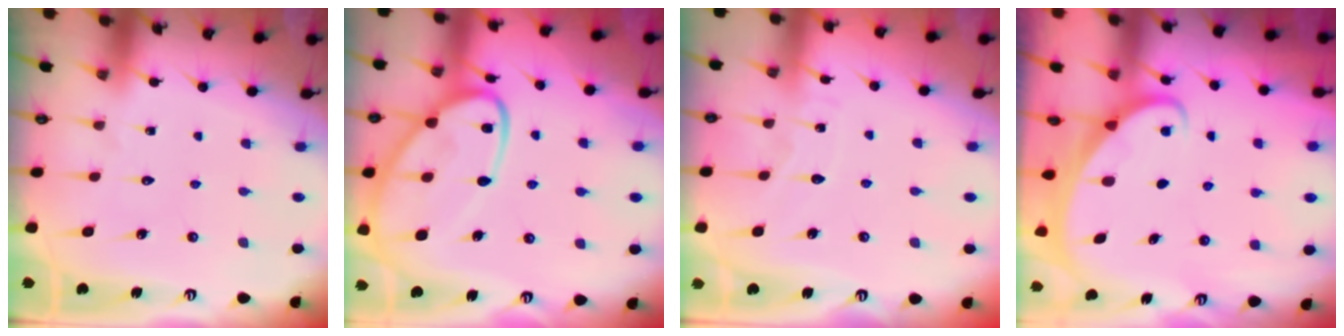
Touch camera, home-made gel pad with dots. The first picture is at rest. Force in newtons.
{"total": 17.9, "press": 17.8, "slide": 1.6}
{"total": 4.6, "press": 4.5, "slide": 0.5}
{"total": 1.7, "press": 1.7, "slide": 0.2}